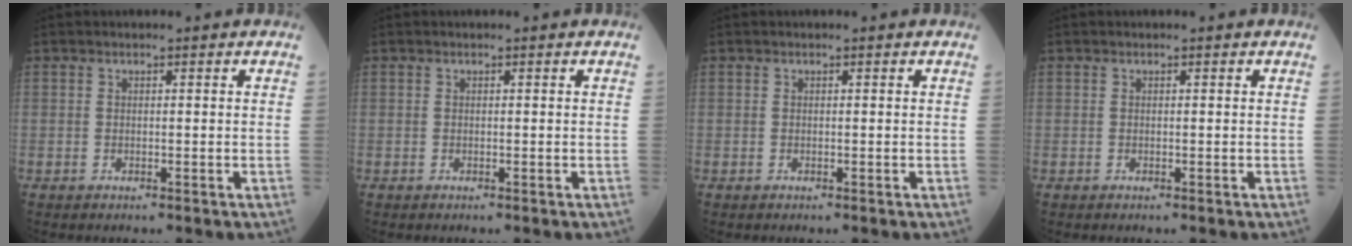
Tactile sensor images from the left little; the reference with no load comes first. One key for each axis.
{"total": 0.0}
{"total": 0.0}
{"total": 0.0}